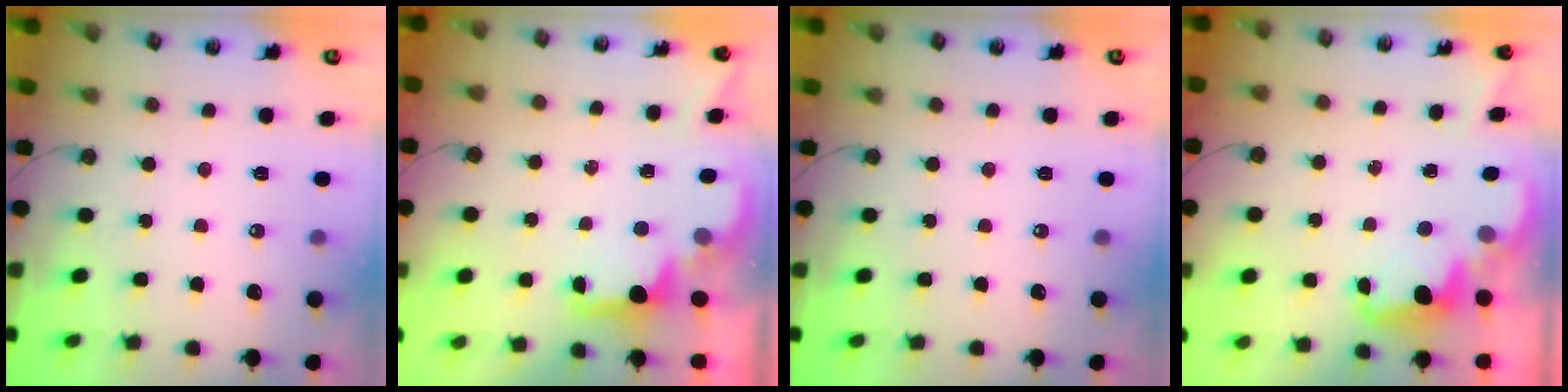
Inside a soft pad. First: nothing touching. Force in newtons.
{"total": 2.1, "press": 1.9, "slide": 0.8}
{"total": 0.0}
{"total": 2.4, "press": 2.3, "slide": 0.5}